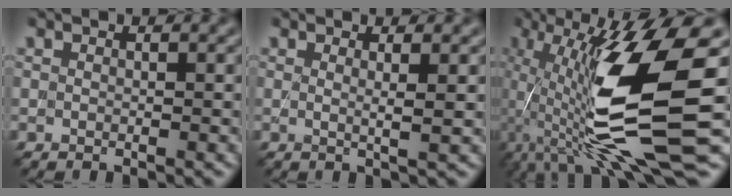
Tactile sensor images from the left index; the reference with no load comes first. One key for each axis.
{"total": 1.8, "fx": 0.5, "fy": 0.4, "fz": 1.7, "tx": -0.026, "ty": 0.000, "tz": 0.000}
{"total": 13.5, "fx": -0.7, "fy": 3.6, "fz": 13.0, "tx": -0.240, "ty": -0.009, "tz": -0.008}